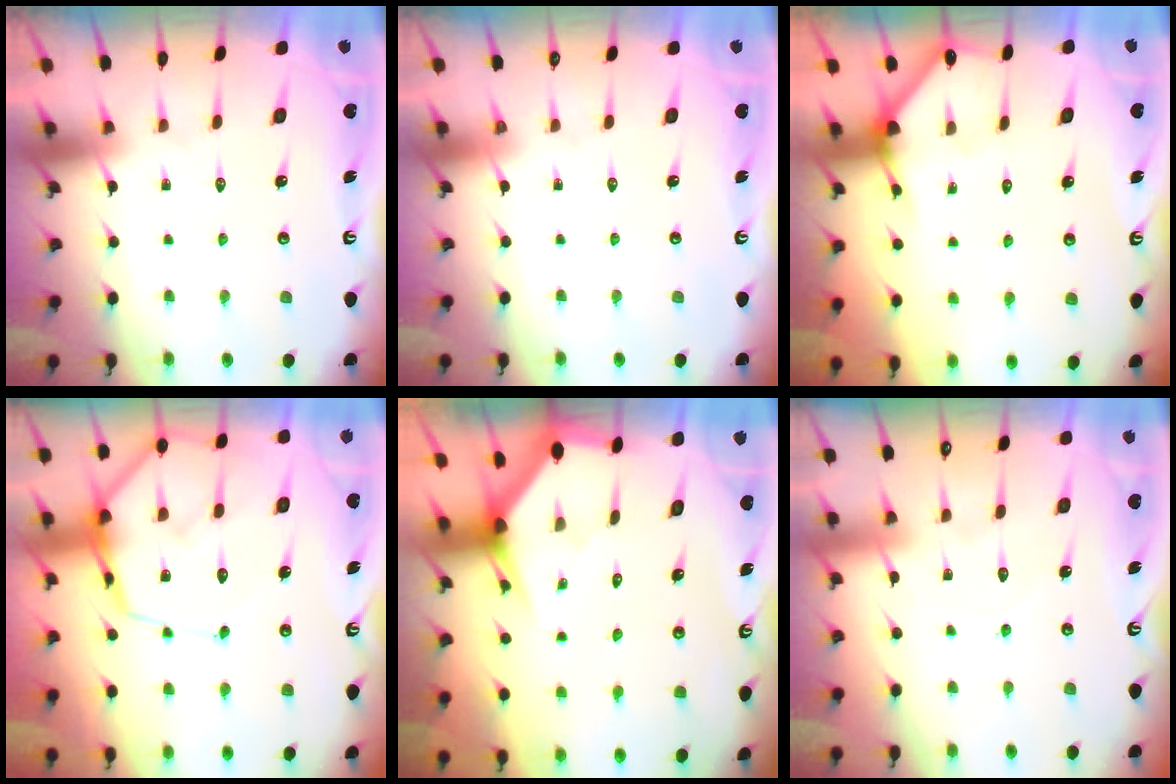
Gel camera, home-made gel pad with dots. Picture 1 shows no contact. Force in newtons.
{"total": 0.0}
{"total": 3.4, "press": 3.4, "slide": 0.2}
{"total": 15.5, "press": 15.5, "slide": 1.3}
{"total": 2.6, "press": 2.6, "slide": 0.2}
{"total": 3.7, "press": 3.7, "slide": 0.3}